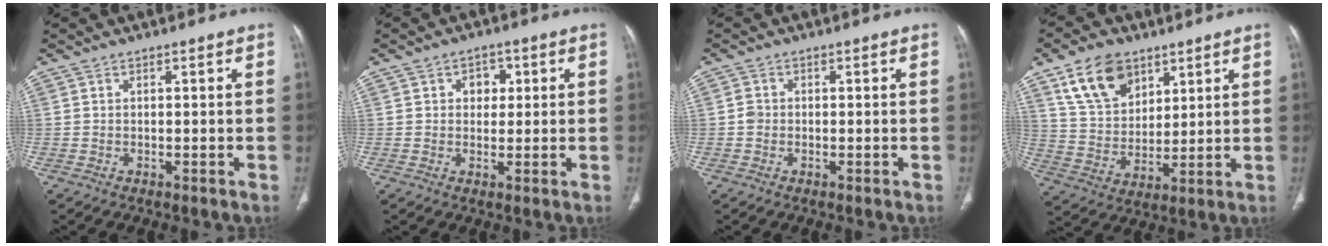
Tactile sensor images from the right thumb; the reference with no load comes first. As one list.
[{"total": 3.7, "force": [1.0, 2.9, 2.0], "torque": [-0.005, 0.001, 0.012]}, {"total": 1.6, "force": [-0.2, 1.4, 0.7], "torque": [-0.007, 0.005, -0.006]}, {"total": 13.1, "force": [7.6, 8.3, 6.7], "torque": [-0.097, -0.031, 0.150]}]